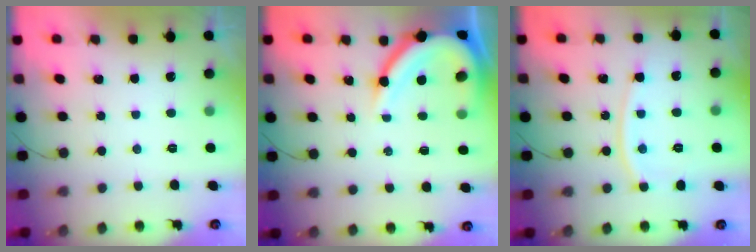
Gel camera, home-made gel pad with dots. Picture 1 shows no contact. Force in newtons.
{"total": 11.2, "press": 11.2, "slide": 1.1}
{"total": 9.7, "press": 9.6, "slide": 1.2}